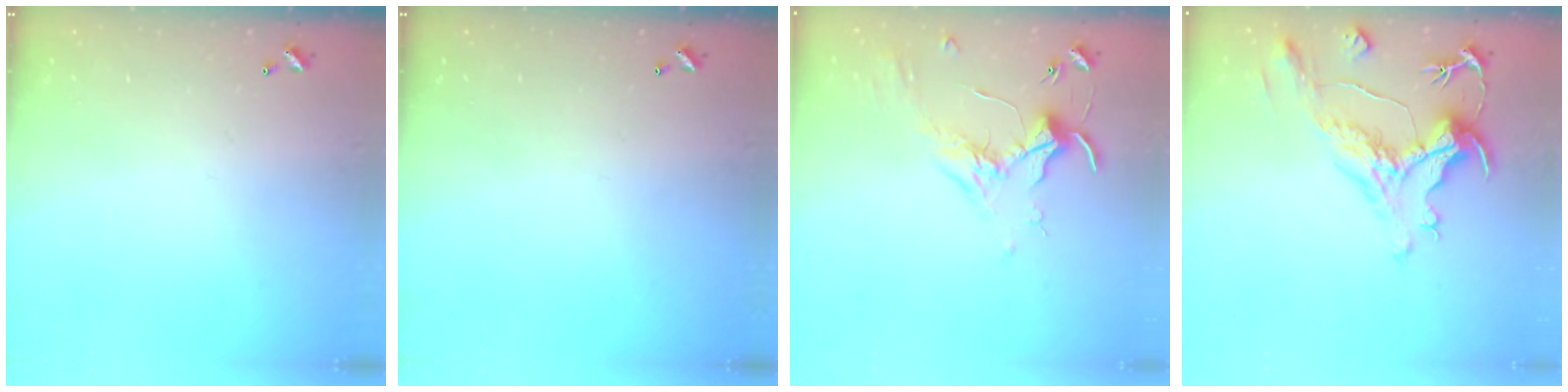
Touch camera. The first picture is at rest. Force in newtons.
{"total": 0.0}
{"total": 1.7, "press": 1.7, "slide": 0.4}
{"total": 1.9, "press": 0.8, "slide": 1.8}